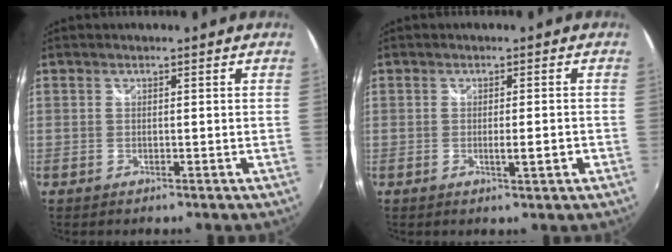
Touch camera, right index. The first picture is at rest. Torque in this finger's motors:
{"motor_torque": [1.13, 1.01, 0.08, 0.02]}